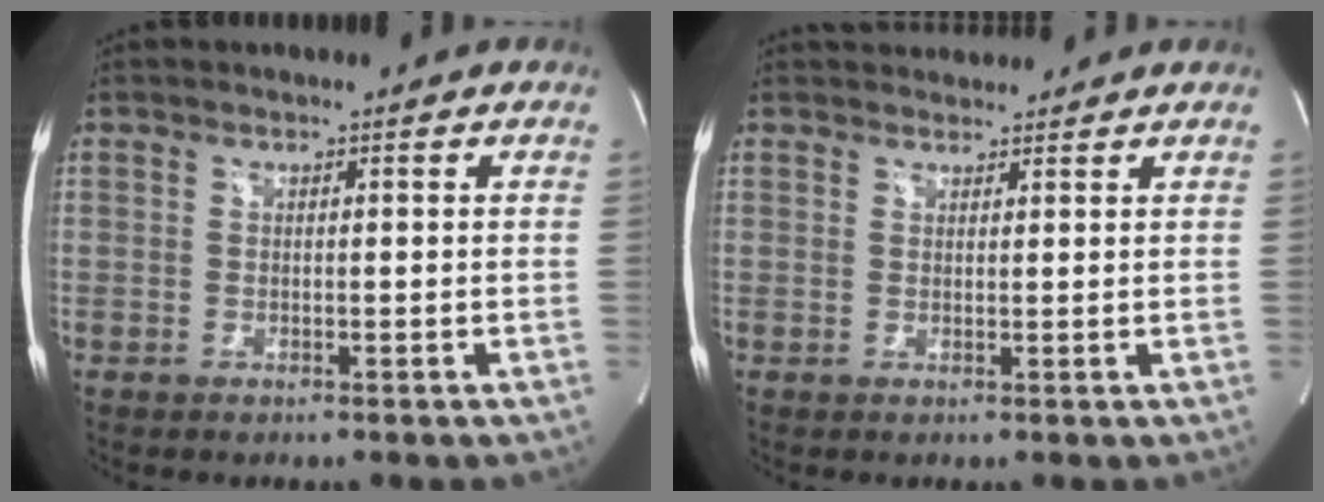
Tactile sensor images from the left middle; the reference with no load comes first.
{"total": 3.8, "force": [3.6, 1.0, 0.4], "torque": [-0.008, 0.027, 0.056]}